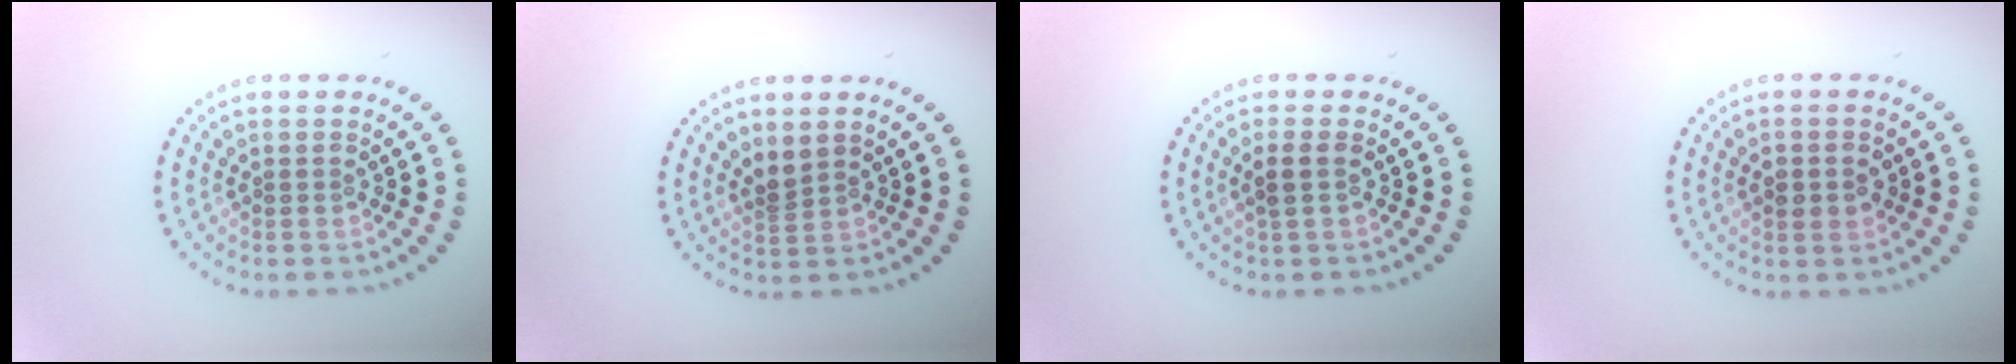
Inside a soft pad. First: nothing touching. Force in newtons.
{"total": 1.6, "press": 1.2, "slide": 1.1}
{"total": 1.6, "press": 1.4, "slide": 0.7}
{"total": 2.6, "press": 2.6, "slide": 0.2}